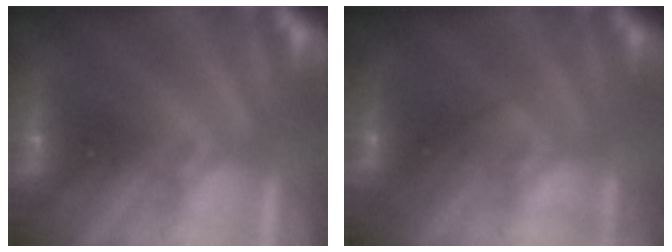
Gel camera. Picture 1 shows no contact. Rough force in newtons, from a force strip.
{"total": 2.1}